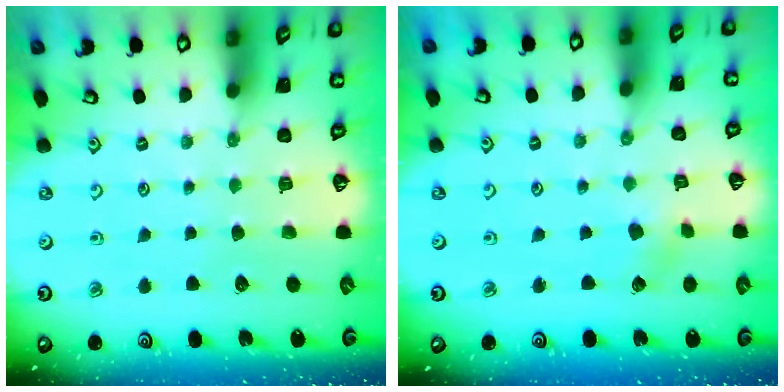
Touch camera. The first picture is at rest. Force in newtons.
{"total": 2.5, "press": 2.5, "slide": 0.4}